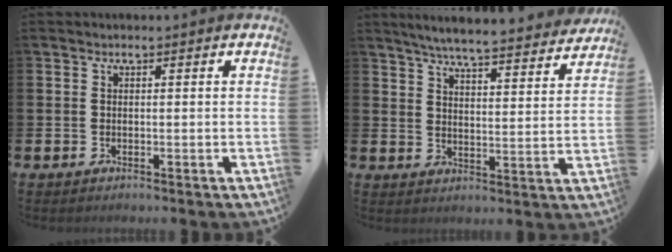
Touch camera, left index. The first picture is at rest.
{"total": 6.2, "force": [5.9, 0.1, 1.9], "torque": [-0.044, -0.048, 0.098]}